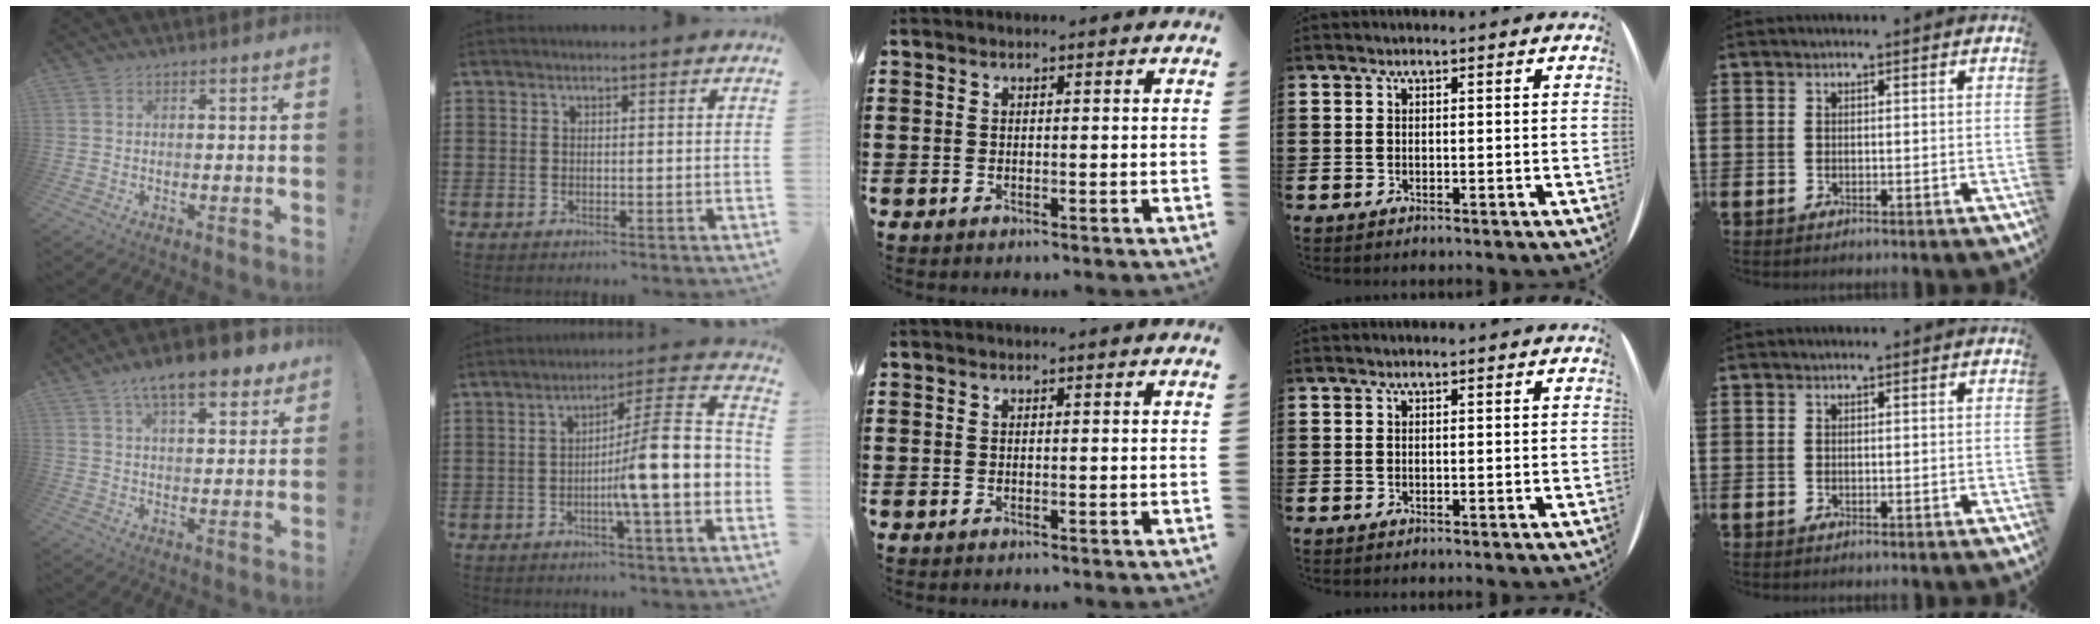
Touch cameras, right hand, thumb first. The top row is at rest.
{"thumb": {"total": 12.6, "force": [8.0, 4.3, 8.6], "torque": [-0.133, -0.040, 0.135]}, "index": {"total": 12.0, "force": [-2.1, 1.1, 11.8], "torque": [-0.184, -0.026, -0.044]}}